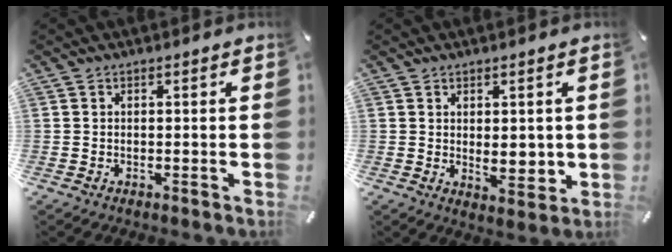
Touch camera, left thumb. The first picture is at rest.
{"total": 4.6, "force": [1.0, 3.1, 3.3], "torque": [-0.039, -0.003, 0.017]}